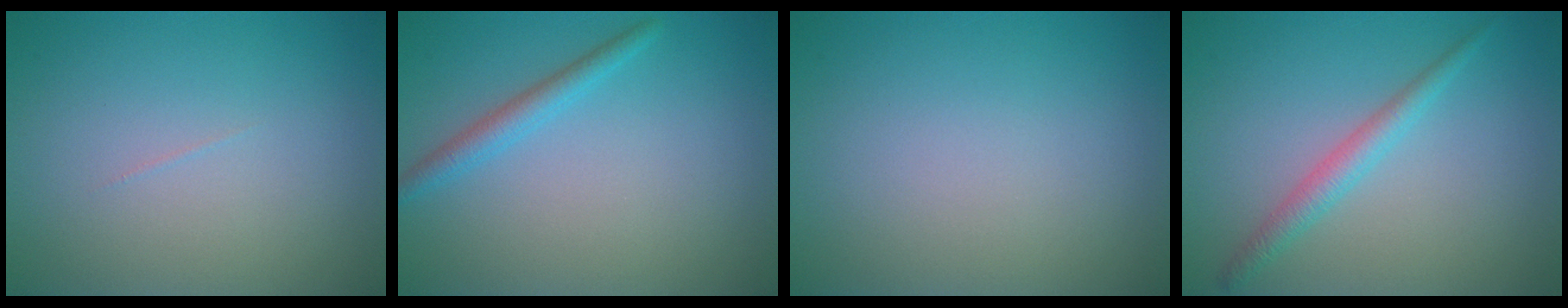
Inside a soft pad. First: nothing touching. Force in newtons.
{"total": 2.0, "press": 2.0, "slide": 0.0}
{"total": 0.0}
{"total": 2.2, "press": 2.2, "slide": 0.1}